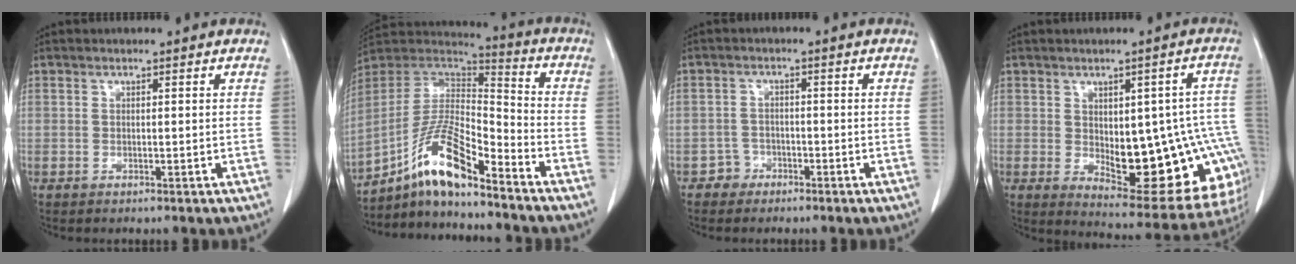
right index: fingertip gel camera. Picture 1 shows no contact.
{"total": 14.4, "force": [-9.7, 2.5, 10.2], "torque": [-0.198, 0.015, -0.177]}
{"total": 2.4, "force": [-1.6, 1.8, -0.4], "torque": [0.011, 0.011, -0.035]}
{"total": 19.9, "force": [-2.6, 8.0, 18.1], "torque": [-0.159, 0.022, -0.004]}